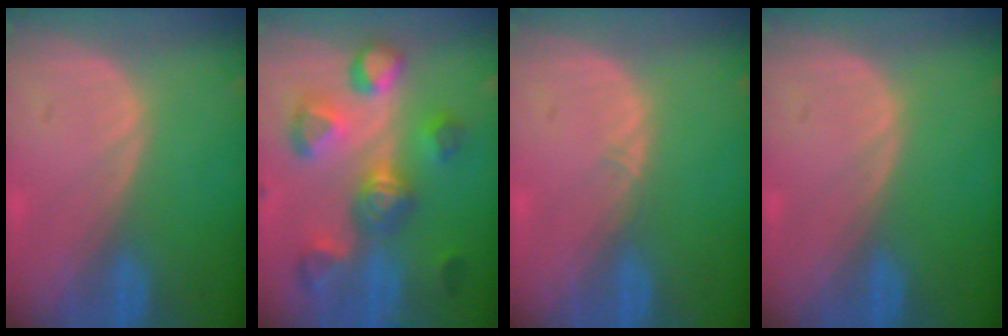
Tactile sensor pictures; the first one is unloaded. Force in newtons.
{"total": 9.5, "press": 9.4, "slide": 1.2}
{"total": 0.6, "press": 0.5, "slide": 0.4}
{"total": 0.0}